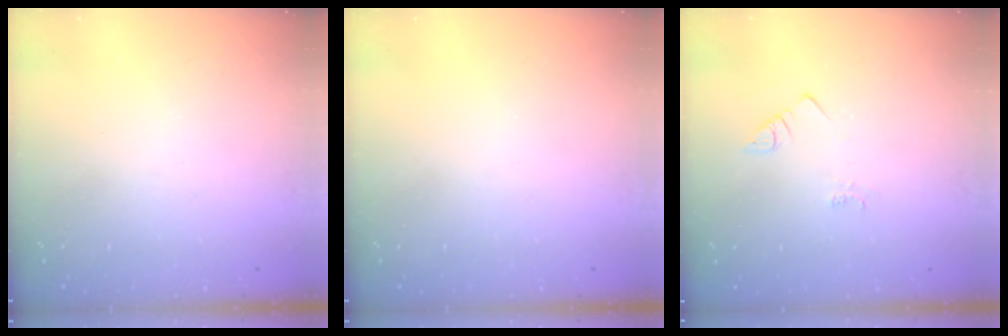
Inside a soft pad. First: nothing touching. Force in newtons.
{"total": 0.0}
{"total": 1.4, "press": 1.4, "slide": 0.3}